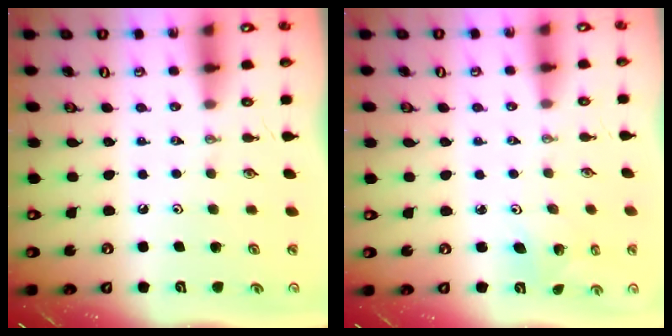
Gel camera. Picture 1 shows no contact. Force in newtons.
{"total": 2.7, "press": 2.7, "slide": 0.2}